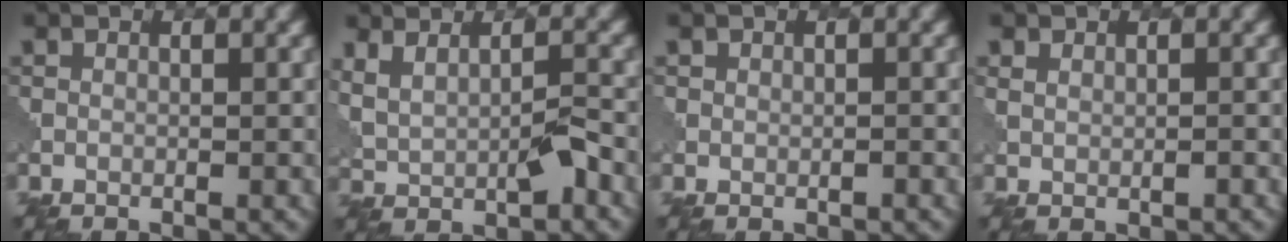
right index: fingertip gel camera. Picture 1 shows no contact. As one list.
[{"total": 3.5, "force": [0.7, 1.5, 3.1], "torque": [-0.071, -0.004, 0.019]}, {"total": 0.8, "force": [0.2, 0.7, 0.3], "torque": [0.000, -0.001, 0.003]}, {"total": 1.3, "force": [0.6, 1.0, 0.7], "torque": [-0.009, -0.001, 0.015]}]